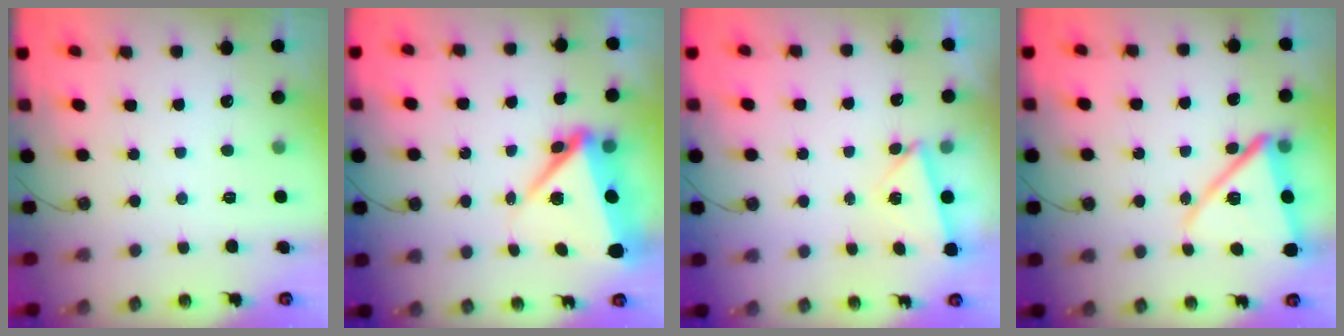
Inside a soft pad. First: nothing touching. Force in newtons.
{"total": 9.6, "press": 9.4, "slide": 1.7}
{"total": 3.3, "press": 3.0, "slide": 1.4}
{"total": 15.0, "press": 14.9, "slide": 1.7}